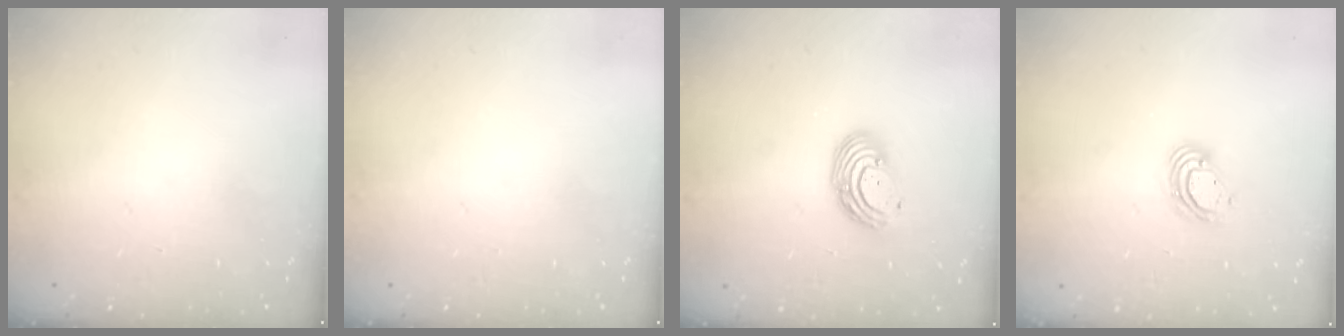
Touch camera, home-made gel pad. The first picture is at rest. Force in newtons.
{"total": 0.0}
{"total": 8.1, "press": 8.0, "slide": 1.5}
{"total": 7.3, "press": 7.2, "slide": 1.1}